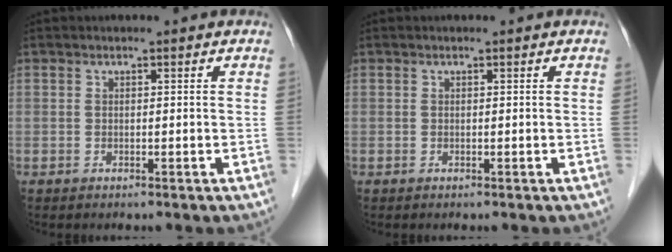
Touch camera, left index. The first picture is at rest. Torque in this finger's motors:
{"motor_torque": [-0.04, 0.07, 0.01, 0.00]}